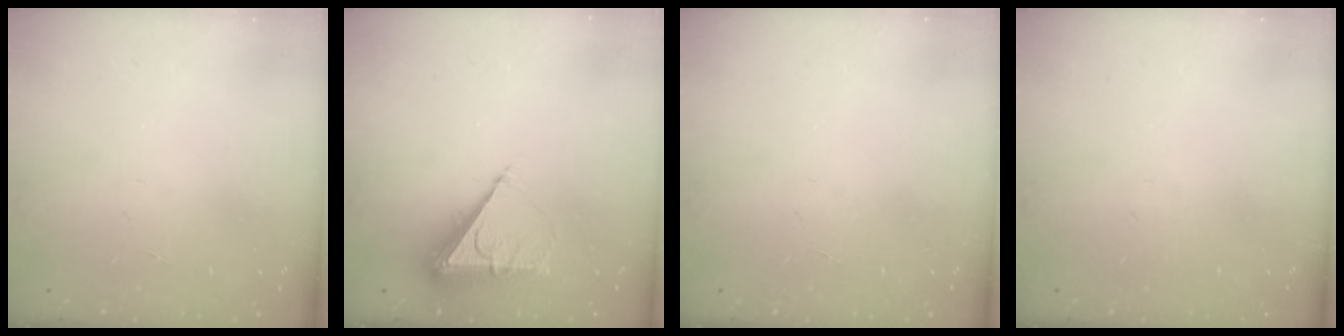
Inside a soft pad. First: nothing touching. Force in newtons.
{"total": 7.3, "press": 7.3, "slide": 0.6}
{"total": 0.0}
{"total": 0.0}